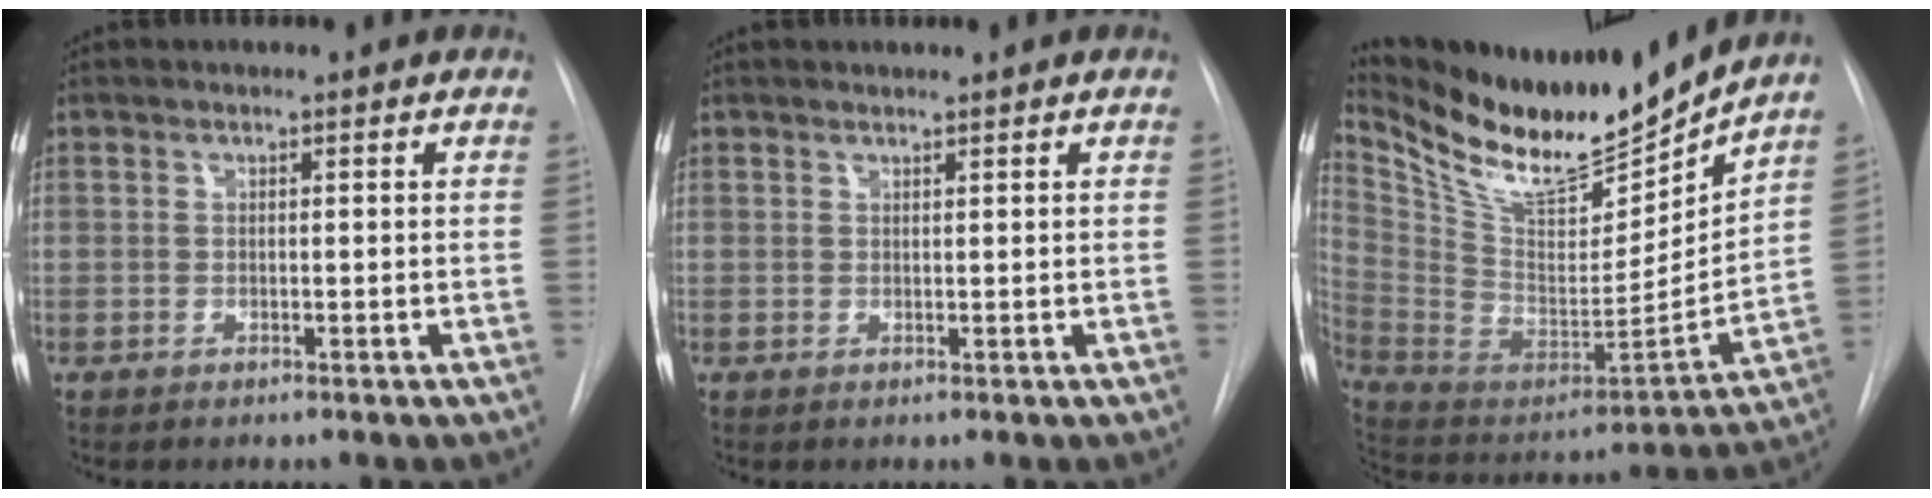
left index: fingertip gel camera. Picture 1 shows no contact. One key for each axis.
{"total": 1.1, "fx": 1.1, "fy": -0.1, "fz": 0.2, "tx": -0.003, "ty": 0.011, "tz": 0.024}
{"total": 20.7, "fx": 18.7, "fy": 2.8, "fz": 8.5, "tx": -0.167, "ty": -0.043, "tz": 0.329}